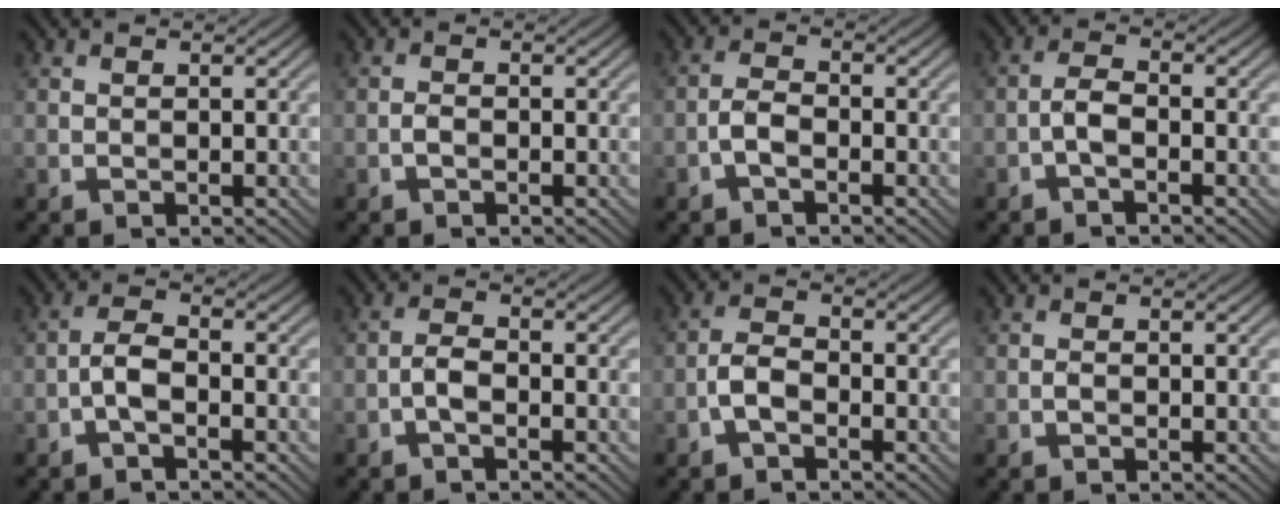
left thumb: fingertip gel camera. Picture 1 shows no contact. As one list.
[{"total": 1.1, "force": [-0.6, 0.5, 0.7], "torque": [-0.014, 0.003, -0.013]}, {"total": 2.5, "force": [-1.4, 1.2, 1.8], "torque": [-0.037, 0.006, -0.034]}, {"total": 2.5, "force": [-1.2, 0.8, 2.0], "torque": [-0.042, 0.006, -0.031]}, {"total": 3.1, "force": [-1.5, 1.1, 2.5], "torque": [-0.054, 0.008, -0.039]}, {"total": 2.4, "force": [-1.2, 0.8, 1.8], "torque": [-0.038, 0.006, -0.030]}, {"total": 3.2, "force": [-1.7, 1.5, 2.2], "torque": [-0.044, 0.007, -0.043]}, {"total": 0.7, "force": [-0.3, 0.3, 0.5], "torque": [-0.009, 0.001, -0.007]}]